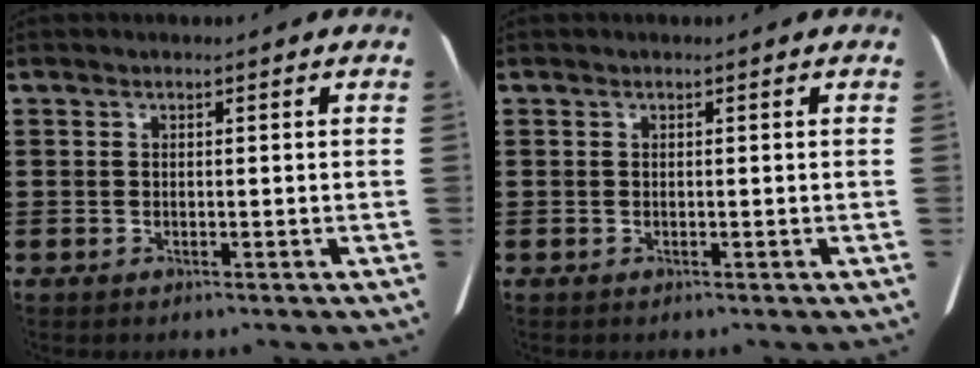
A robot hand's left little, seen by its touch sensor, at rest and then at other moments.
{"total": 0.0}